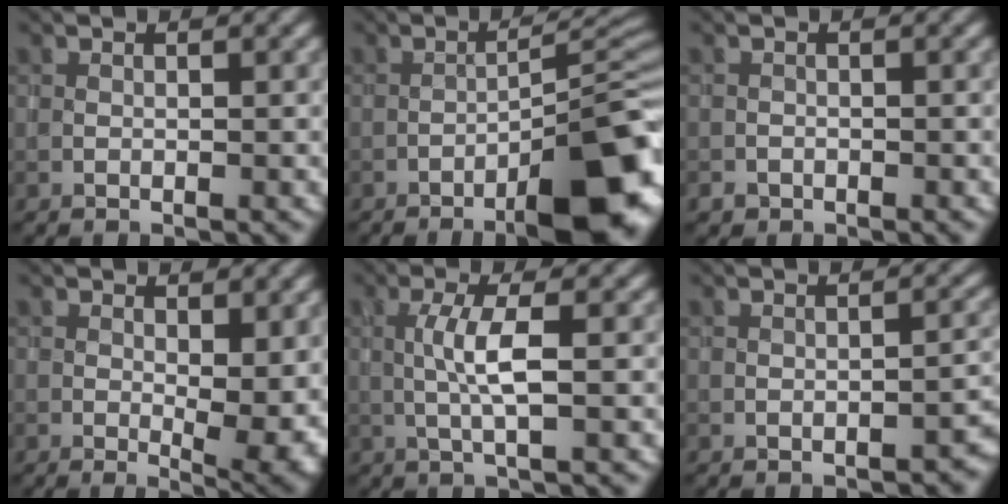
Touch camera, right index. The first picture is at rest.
{"total": 11.3, "force": [-6.5, 2.7, 8.8], "torque": [-0.120, 0.010, -0.096]}
{"total": 1.2, "force": [-0.9, 0.8, -0.1], "torque": [0.000, 0.005, -0.013]}
{"total": 5.8, "force": [-0.1, 2.6, 5.2], "torque": [-0.074, -0.016, 0.008]}
{"total": 3.0, "force": [0.1, 0.2, 3.0], "torque": [-0.063, 0.005, 0.001]}
{"total": 2.3, "force": [-1.8, 0.9, 1.2], "torque": [-0.012, 0.006, -0.018]}